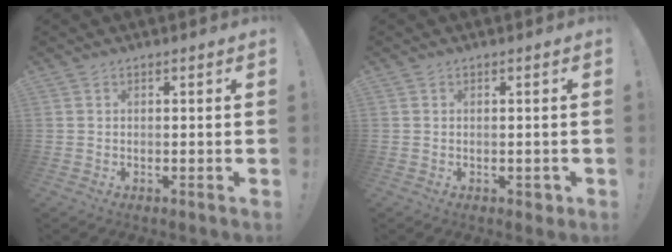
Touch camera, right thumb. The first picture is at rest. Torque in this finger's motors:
{"motor_torque": [0.21, -0.31, 0.16, -0.39, 0.00]}